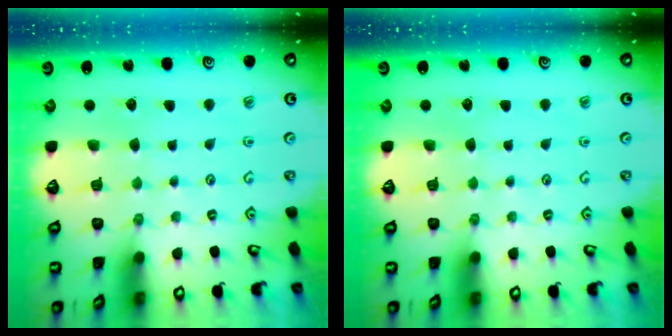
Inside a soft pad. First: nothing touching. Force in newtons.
{"total": 0.0}